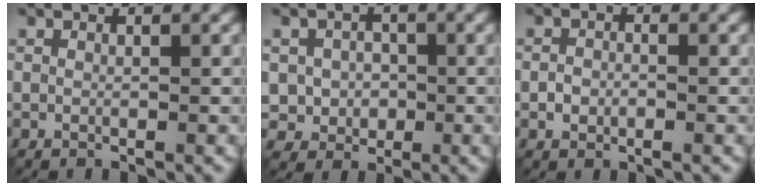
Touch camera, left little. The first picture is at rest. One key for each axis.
{"total": 3.4, "fx": -0.3, "fy": 3.2, "fz": 1.3, "tx": -0.010, "ty": -0.004, "tz": -0.013}
{"total": 1.5, "fx": -0.5, "fy": 0.9, "fz": 1.1, "tx": -0.020, "ty": 0.002, "tz": -0.012}